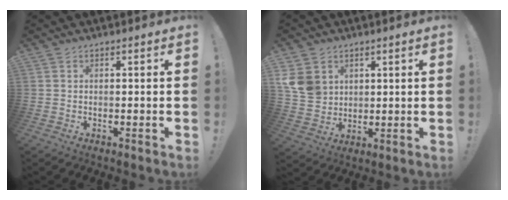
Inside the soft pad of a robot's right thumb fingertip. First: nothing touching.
{"total": 9.3, "force": [3.8, 7.7, 3.6], "torque": [-0.066, -0.019, 0.078]}